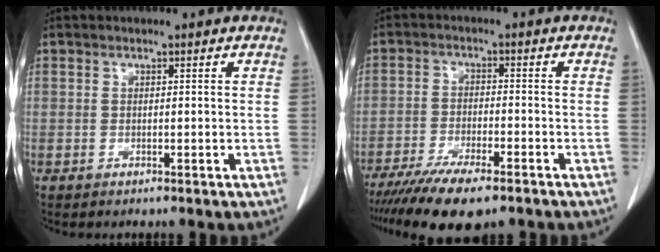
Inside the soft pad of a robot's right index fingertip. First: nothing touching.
{"total": 11.3, "force": [-8.6, 2.4, 6.9], "torque": [-0.110, -0.021, -0.139]}